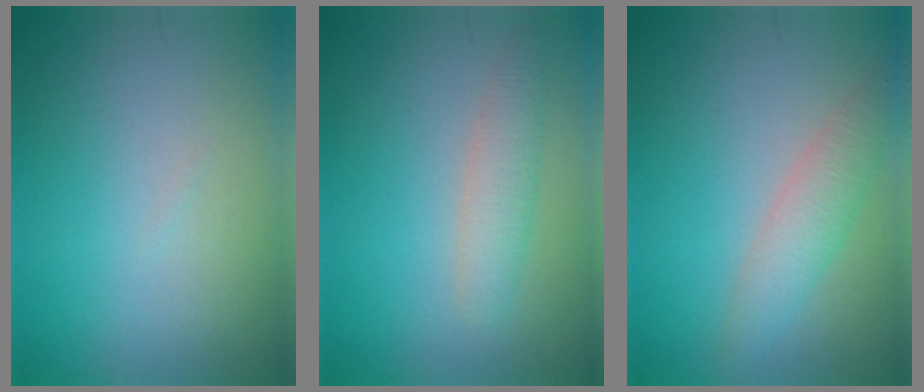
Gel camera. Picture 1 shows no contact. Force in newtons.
{"total": 2.4, "press": 2.4, "slide": 0.2}
{"total": 2.9, "press": 2.9, "slide": 0.1}